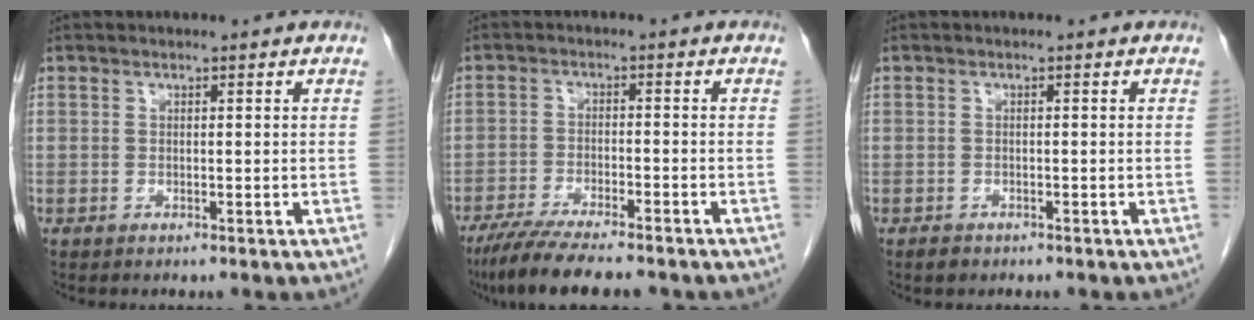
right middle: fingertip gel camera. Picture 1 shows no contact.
{"total": 10.9, "force": [-8.9, 1.7, 6.1], "torque": [-0.098, -0.024, -0.139]}
{"total": 1.2, "force": [-0.9, 0.7, 0.4], "torque": [-0.010, 0.001, -0.010]}